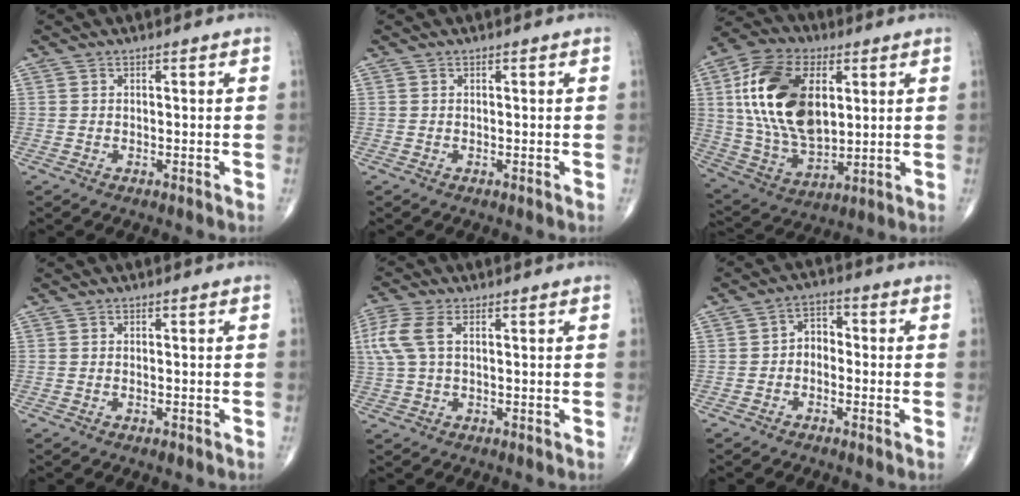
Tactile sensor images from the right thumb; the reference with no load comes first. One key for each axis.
{"total": 0.0}
{"total": 21.3, "fx": 4.6, "fy": 12.4, "fz": 16.6, "tx": -0.304, "ty": -0.011, "tz": 0.086}
{"total": 0.8, "fx": -0.4, "fy": 0.3, "fz": 0.6, "tx": -0.011, "ty": 0.000, "tz": -0.005}
{"total": 7.4, "fx": 1.9, "fy": 3.7, "fz": 6.1, "tx": -0.176, "ty": 0.022, "tz": 0.037}
{"total": 4.0, "fx": -1.0, "fy": 2.9, "fz": 2.6, "tx": -0.024, "ty": 0.024, "tz": -0.032}